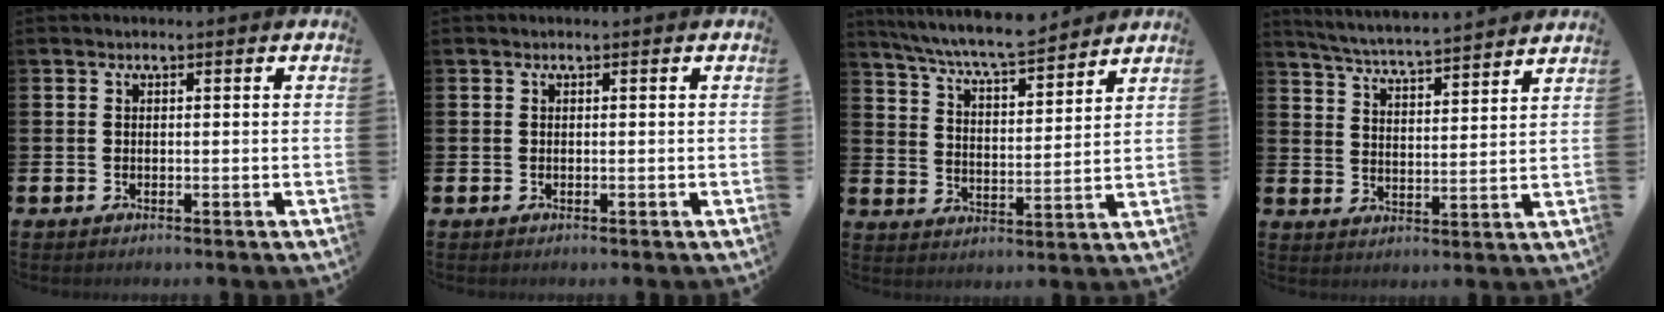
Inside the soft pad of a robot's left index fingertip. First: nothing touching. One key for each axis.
{"total": 0.0}
{"total": 7.6, "fx": 7.2, "fy": 0.4, "fz": 2.3, "tx": -0.072, "ty": -0.046, "tz": 0.128}
{"total": 5.4, "fx": 5.3, "fy": -0.4, "fz": 0.9, "tx": -0.043, "ty": -0.042, "tz": 0.092}